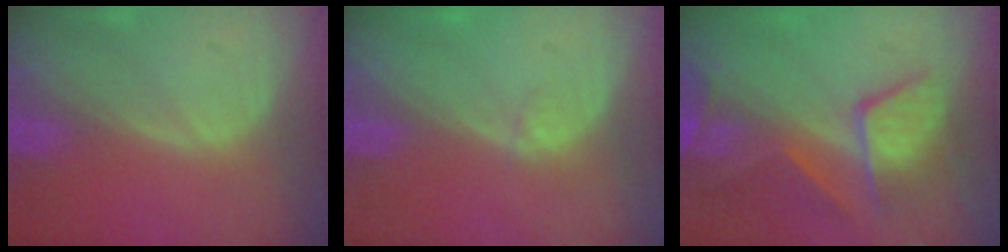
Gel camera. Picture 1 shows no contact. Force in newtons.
{"total": 0.5, "press": 0.5, "slide": 0.2}
{"total": 10.0, "press": 8.6, "slide": 5.1}